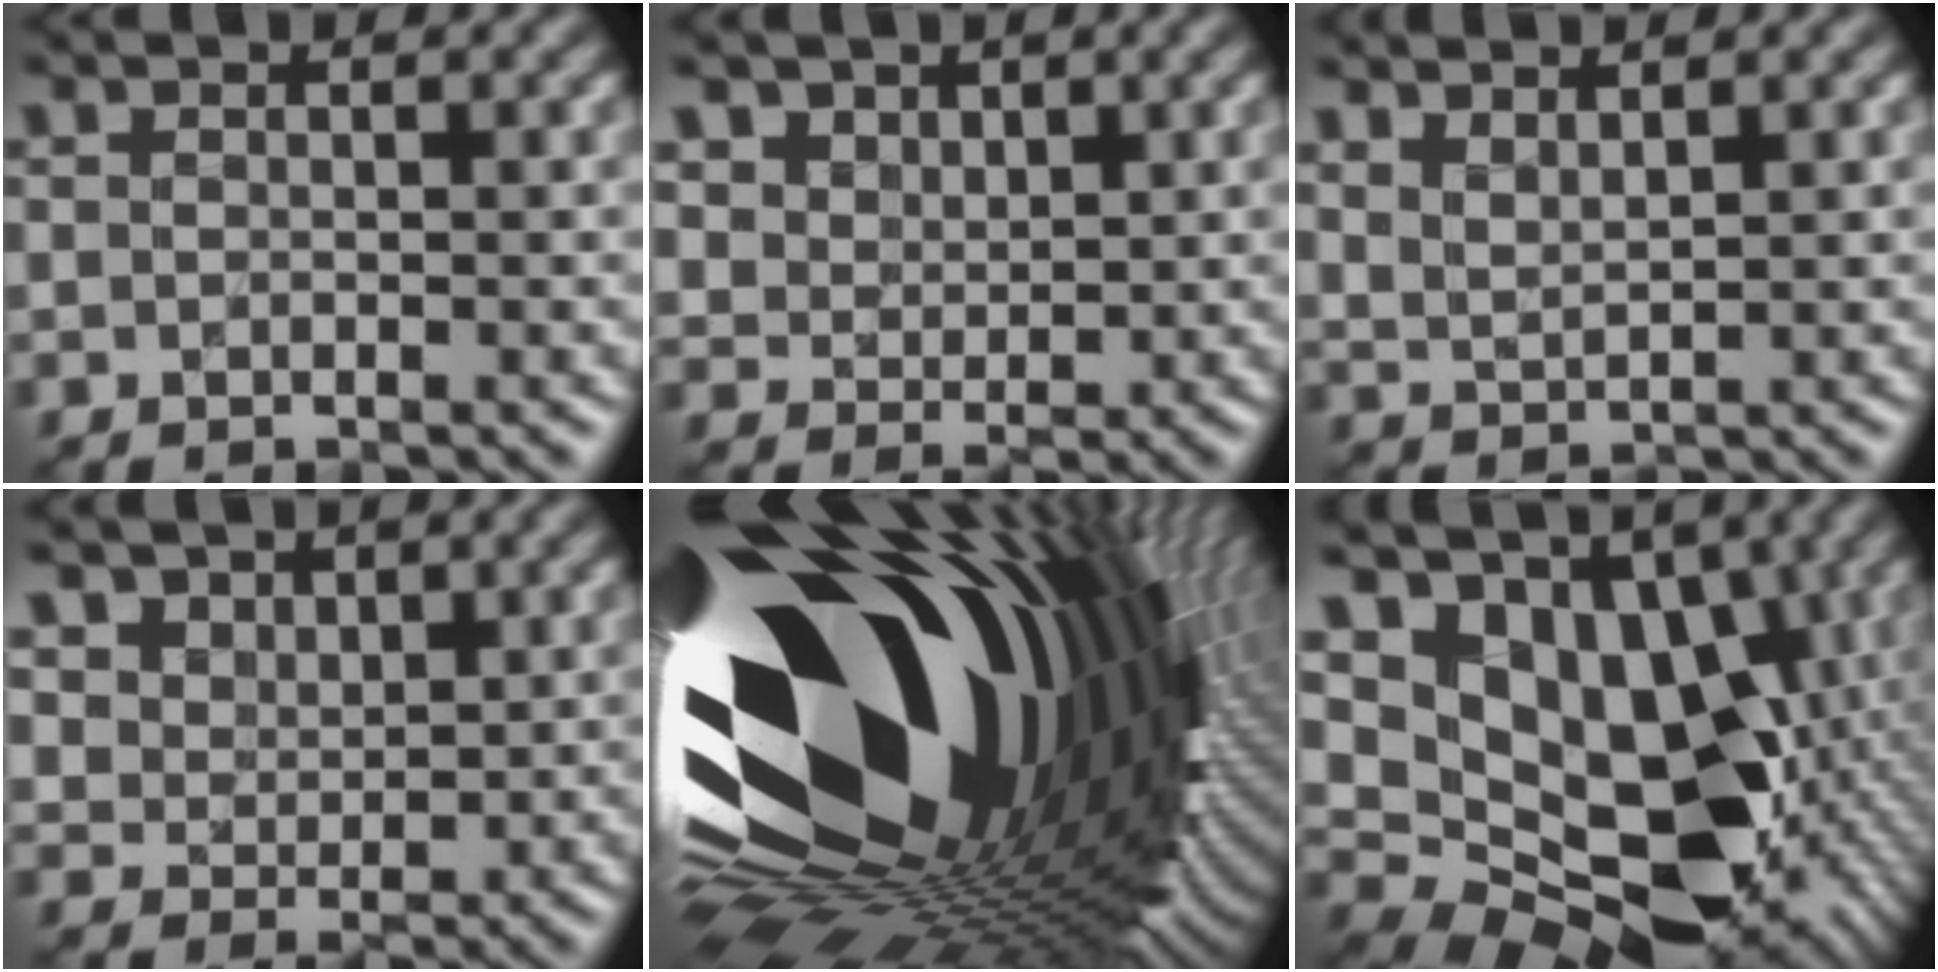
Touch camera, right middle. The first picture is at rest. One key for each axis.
{"total": 4.1, "fx": 2.6, "fy": 3.1, "fz": 1.0, "tx": -0.041, "ty": -0.001, "tz": 0.051}
{"total": 2.1, "fx": 2.0, "fy": 0.3, "fz": 0.7, "tx": -0.017, "ty": -0.001, "tz": 0.048}
{"total": 4.8, "fx": 3.0, "fy": 3.6, "fz": 1.2, "tx": -0.042, "ty": -0.005, "tz": 0.055}
{"total": 21.0, "fx": 3.6, "fy": 11.3, "fz": 17.3, "tx": -0.302, "ty": -0.041, "tz": 0.050}
{"total": 14.5, "fx": 1.9, "fy": 10.0, "fz": 10.4, "tx": -0.141, "ty": -0.014, "tz": 0.034}